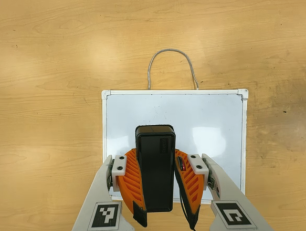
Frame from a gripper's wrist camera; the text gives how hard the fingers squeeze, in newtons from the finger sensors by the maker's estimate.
{"total": 9.5, "left": 8.5, "right": 10.5}